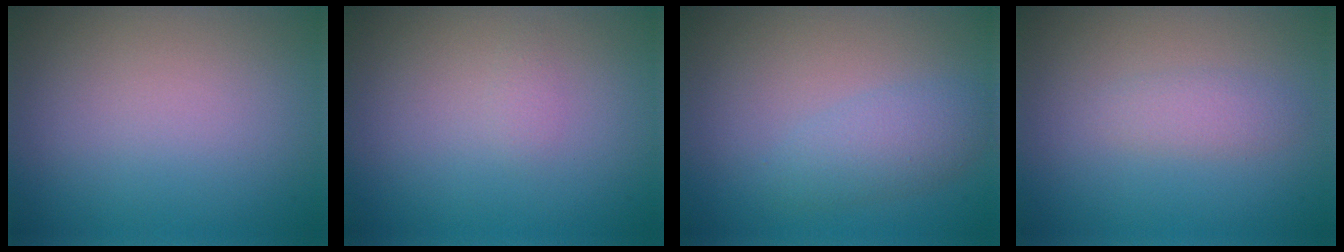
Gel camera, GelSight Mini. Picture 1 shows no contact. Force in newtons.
{"total": 0.7, "press": 0.7, "slide": 0.0}
{"total": 2.4, "press": 2.4, "slide": 0.1}
{"total": 1.4, "press": 1.4, "slide": 0.1}